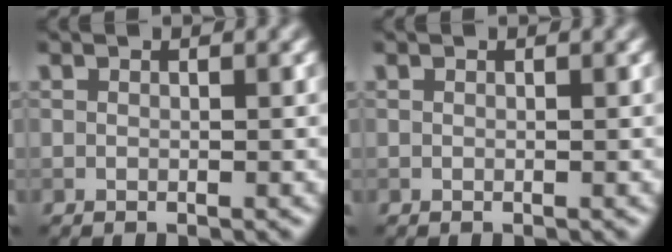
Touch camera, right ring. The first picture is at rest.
{"total": 0.0}